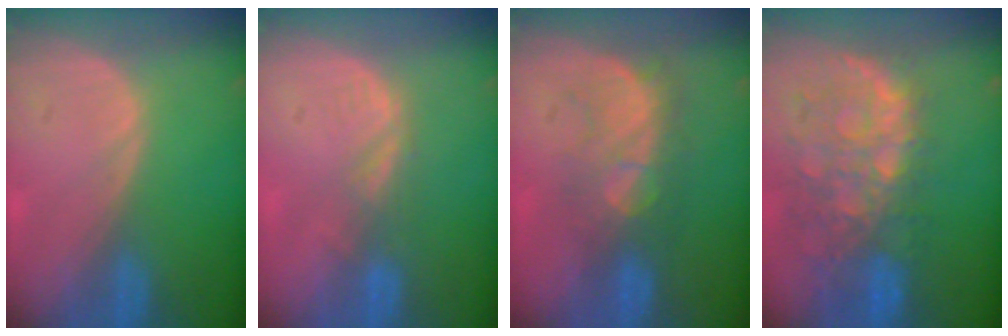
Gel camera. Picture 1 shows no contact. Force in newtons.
{"total": 2.8, "press": 2.2, "slide": 1.7}
{"total": 7.7, "press": 7.4, "slide": 2.1}
{"total": 11.1, "press": 9.7, "slide": 5.5}